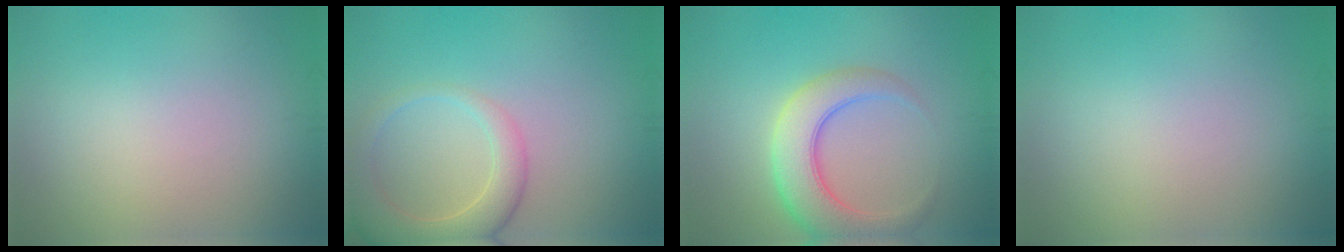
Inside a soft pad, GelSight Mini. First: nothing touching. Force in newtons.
{"total": 5.2, "press": 5.2, "slide": 0.5}
{"total": 6.1, "press": 6.1, "slide": 0.5}
{"total": 0.0}